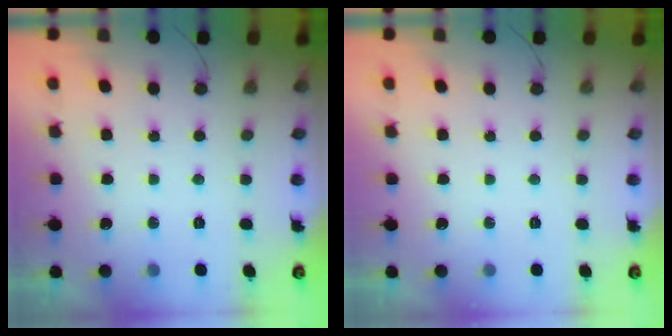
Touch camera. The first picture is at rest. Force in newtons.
{"total": 0.0}